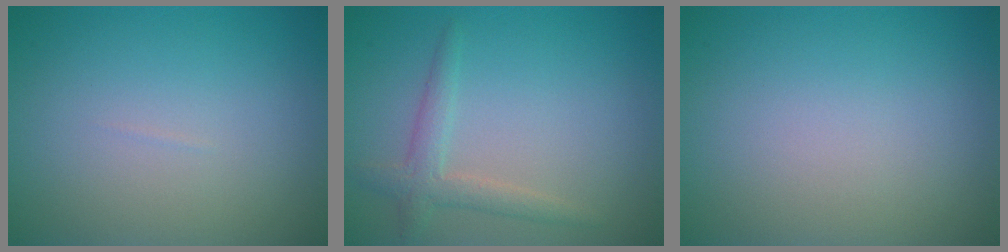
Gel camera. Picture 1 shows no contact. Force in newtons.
{"total": 2.3, "press": 2.3, "slide": 0.1}
{"total": 0.0}